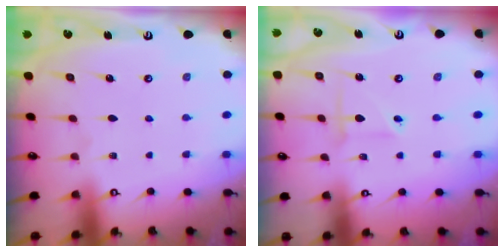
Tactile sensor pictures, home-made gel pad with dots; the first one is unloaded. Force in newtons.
{"total": 2.8, "press": 2.8, "slide": 0.2}